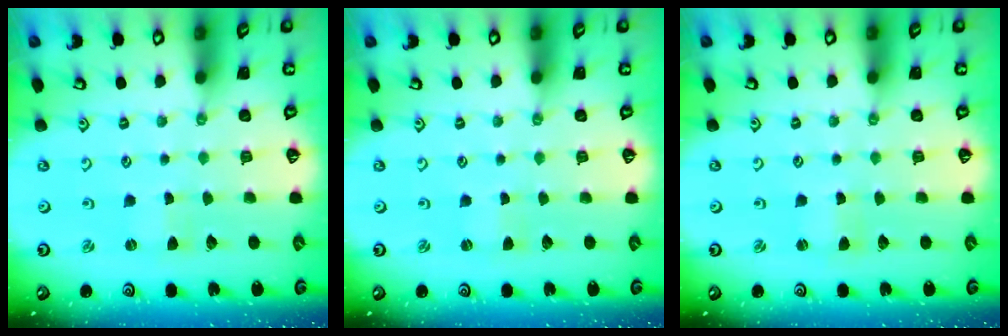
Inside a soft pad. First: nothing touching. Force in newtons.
{"total": 0.0}
{"total": 0.8, "press": 0.8, "slide": 0.2}